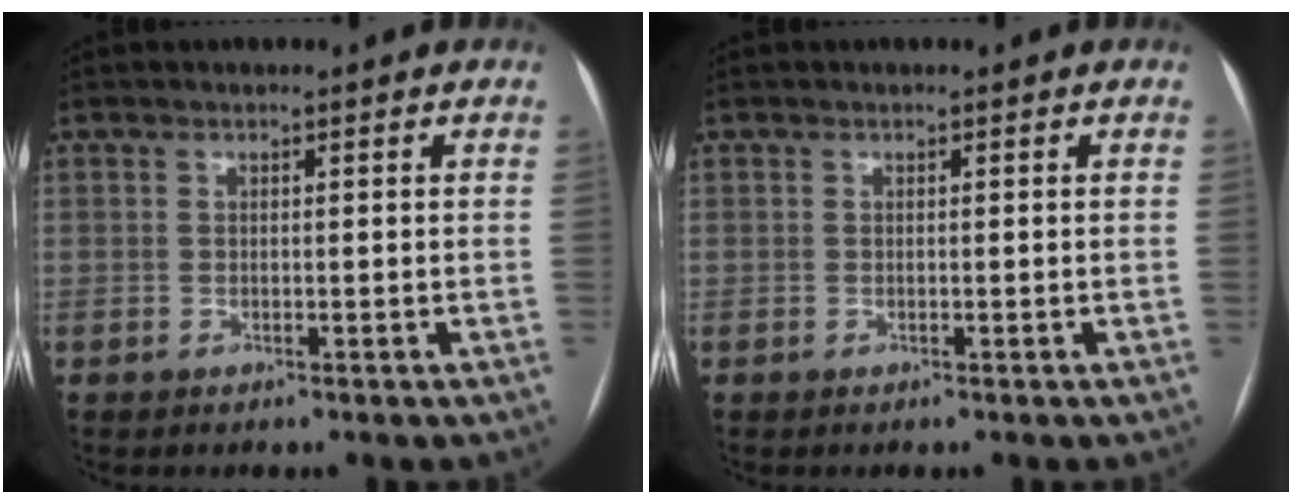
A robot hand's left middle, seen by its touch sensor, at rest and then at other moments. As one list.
[{"total": 0.0}]